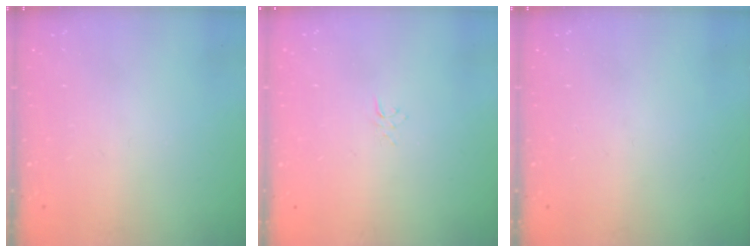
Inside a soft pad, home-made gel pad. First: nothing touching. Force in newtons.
{"total": 2.9, "press": 2.9, "slide": 0.3}
{"total": 0.0}